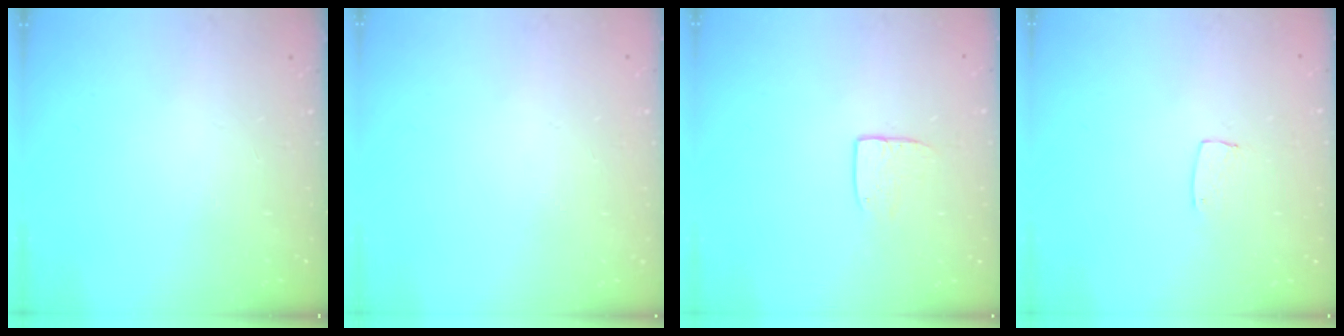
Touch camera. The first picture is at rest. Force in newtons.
{"total": 0.0}
{"total": 6.7, "press": 6.7, "slide": 0.5}
{"total": 4.3, "press": 4.3, "slide": 0.2}